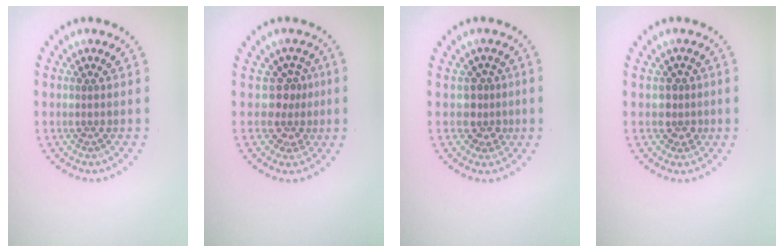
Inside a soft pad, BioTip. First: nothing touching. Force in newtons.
{"total": 2.6, "press": 1.7, "slide": 2.0}
{"total": 2.2, "press": 1.6, "slide": 1.4}
{"total": 1.8, "press": 1.4, "slide": 1.0}